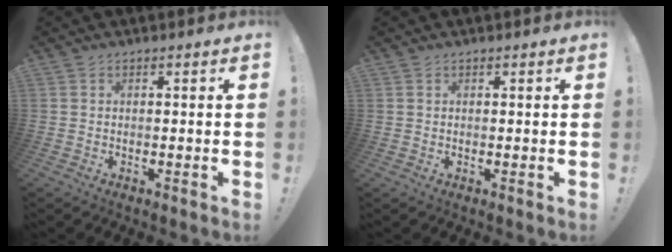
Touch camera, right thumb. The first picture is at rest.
{"total": 0.8, "force": [0.4, 0.6, -0.1], "torque": [0.010, -0.002, 0.006]}